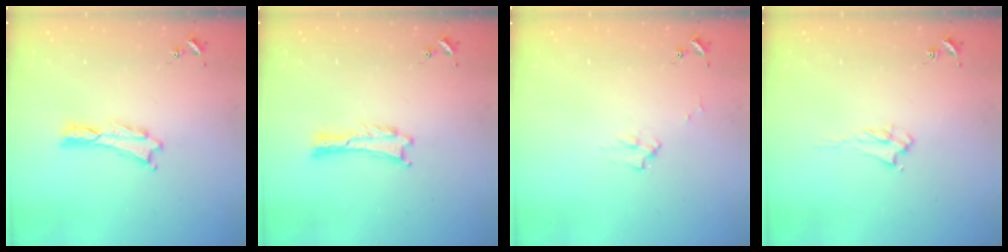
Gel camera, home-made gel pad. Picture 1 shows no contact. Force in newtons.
{"total": 0.0}
{"total": 2.2, "press": 2.2, "slide": 0.3}
{"total": 2.2, "press": 2.2, "slide": 0.4}